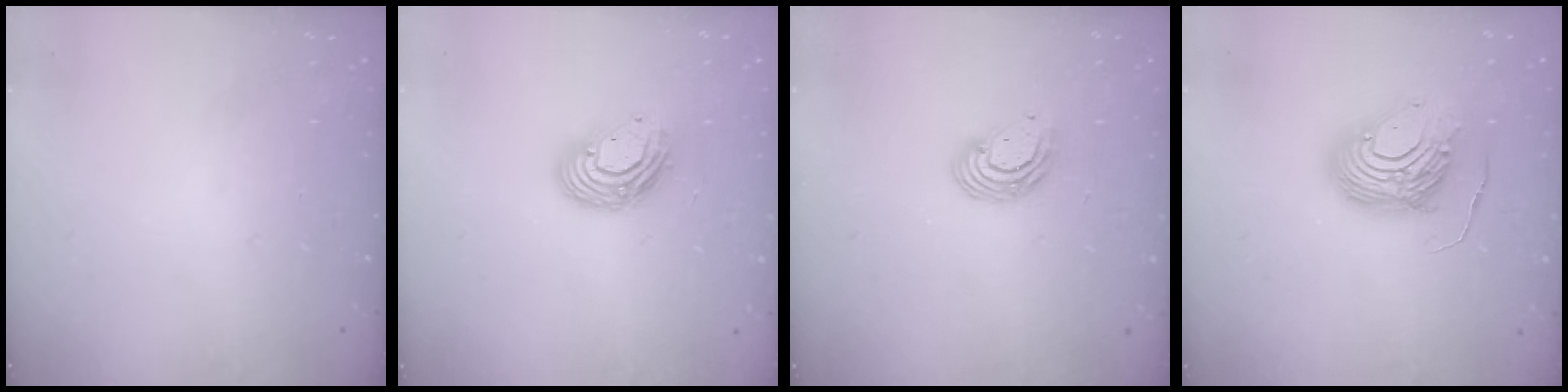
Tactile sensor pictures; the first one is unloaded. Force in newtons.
{"total": 11.4, "press": 11.4, "slide": 0.8}
{"total": 7.2, "press": 7.2, "slide": 1.0}
{"total": 12.7, "press": 12.6, "slide": 1.3}